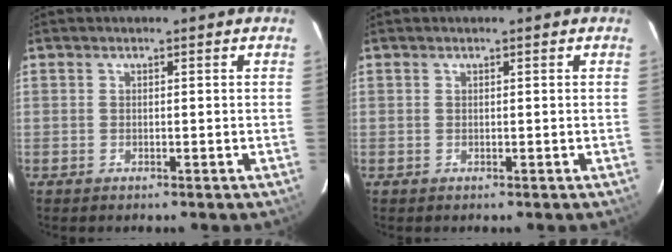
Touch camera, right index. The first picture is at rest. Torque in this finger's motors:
{"motor_torque": [0.00, 0.00, 0.02, 0.00]}